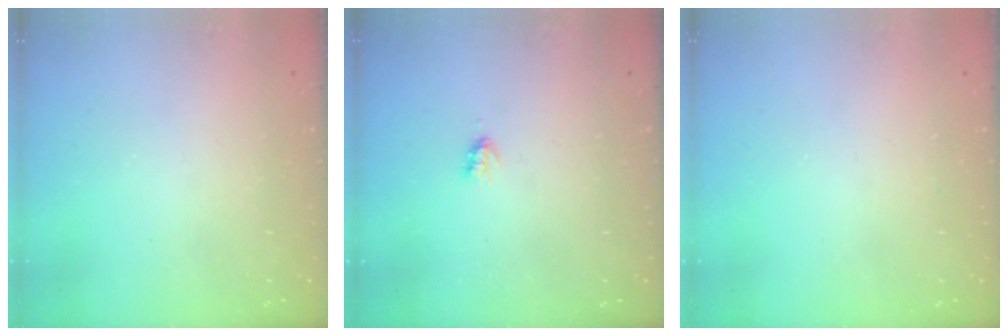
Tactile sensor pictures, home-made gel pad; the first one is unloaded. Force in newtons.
{"total": 1.9, "press": 1.8, "slide": 0.4}
{"total": 0.0}